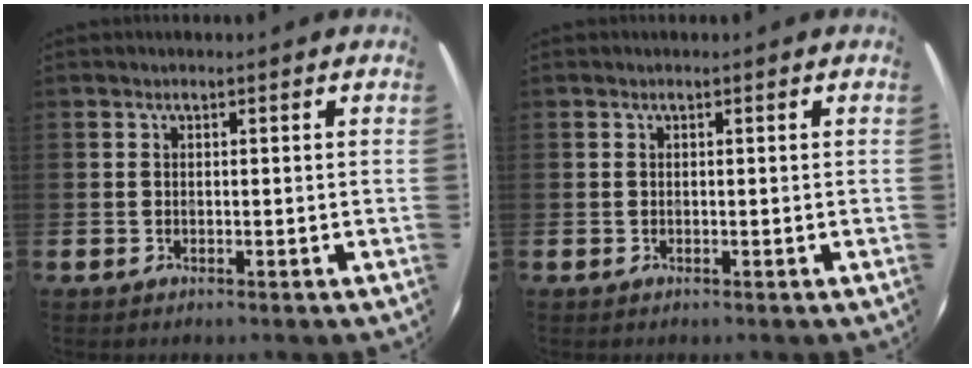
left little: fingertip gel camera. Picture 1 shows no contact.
{"total": 0.0}